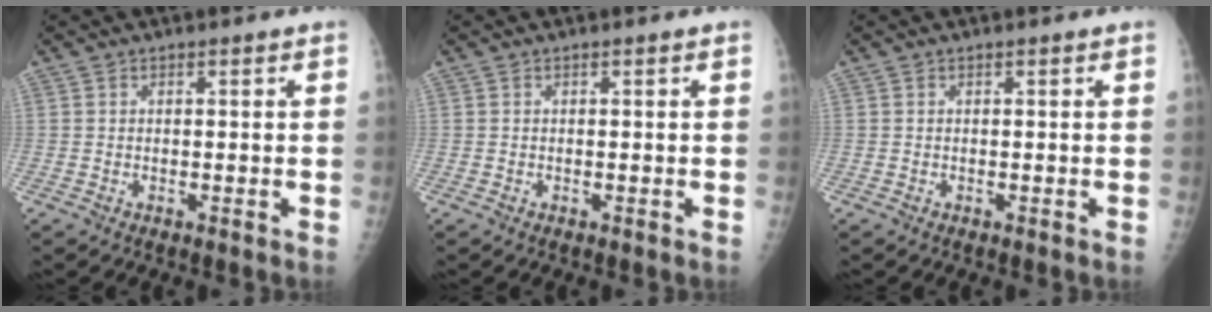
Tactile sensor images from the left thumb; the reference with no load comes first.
{"total": 0.0}
{"total": 0.0}